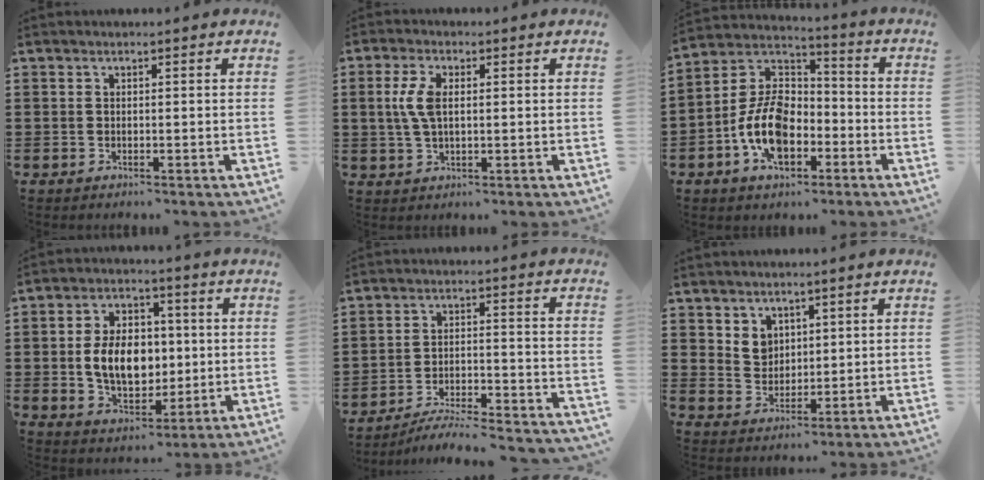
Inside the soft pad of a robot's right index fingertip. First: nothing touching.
{"total": 5.2, "force": [0.7, 2.4, 4.6], "torque": [-0.112, 0.004, 0.006]}
{"total": 11.1, "force": [-4.1, 6.8, 7.9], "torque": [-0.192, 0.005, -0.080]}
{"total": 9.4, "force": [0.1, 6.5, 6.7], "torque": [-0.125, 0.007, -0.003]}
{"total": 5.9, "force": [-5.7, 0.1, 1.8], "torque": [-0.035, -0.002, -0.112]}
{"total": 4.2, "force": [2.8, 3.1, 0.7], "torque": [-0.028, 0.006, 0.054]}